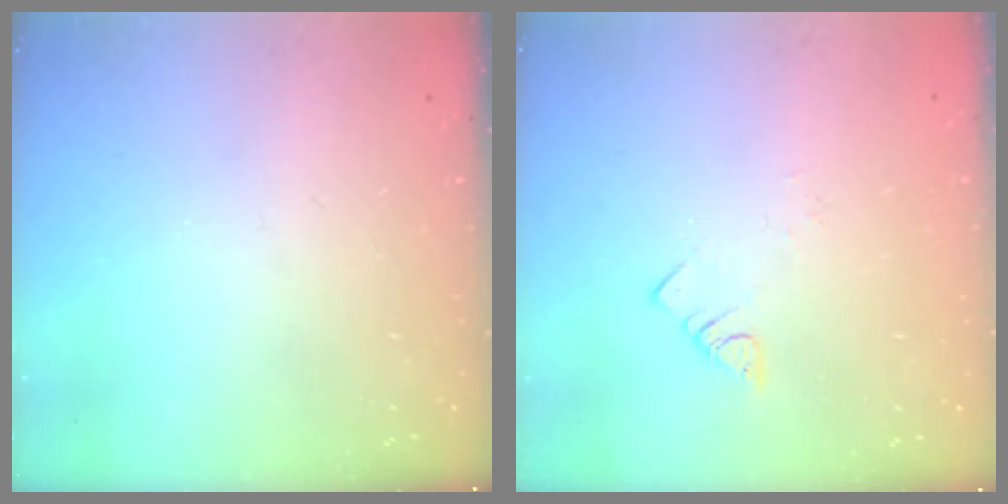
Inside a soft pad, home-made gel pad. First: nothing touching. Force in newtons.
{"total": 1.8, "press": 1.8, "slide": 0.3}